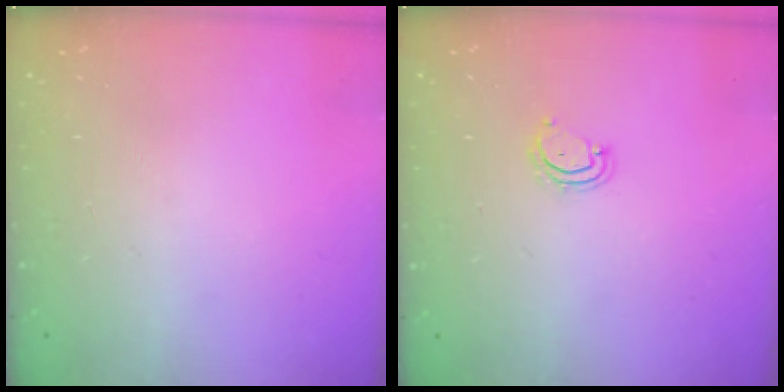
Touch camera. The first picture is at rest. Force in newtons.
{"total": 4.0, "press": 4.0, "slide": 0.3}